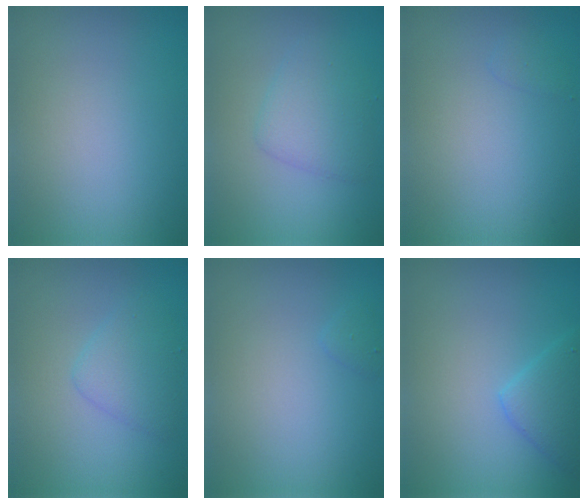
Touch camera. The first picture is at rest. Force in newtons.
{"total": 2.9, "press": 2.9, "slide": 0.1}
{"total": 0.6, "press": 0.6, "slide": 0.1}
{"total": 2.5, "press": 2.5, "slide": 0.1}
{"total": 0.6, "press": 0.6, "slide": 0.1}
{"total": 2.6, "press": 2.6, "slide": 0.1}